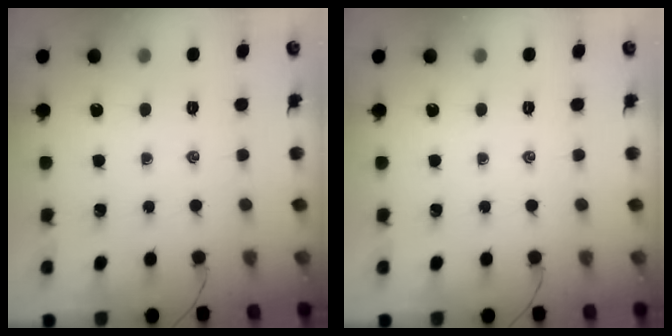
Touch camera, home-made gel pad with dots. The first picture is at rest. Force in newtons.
{"total": 0.0}